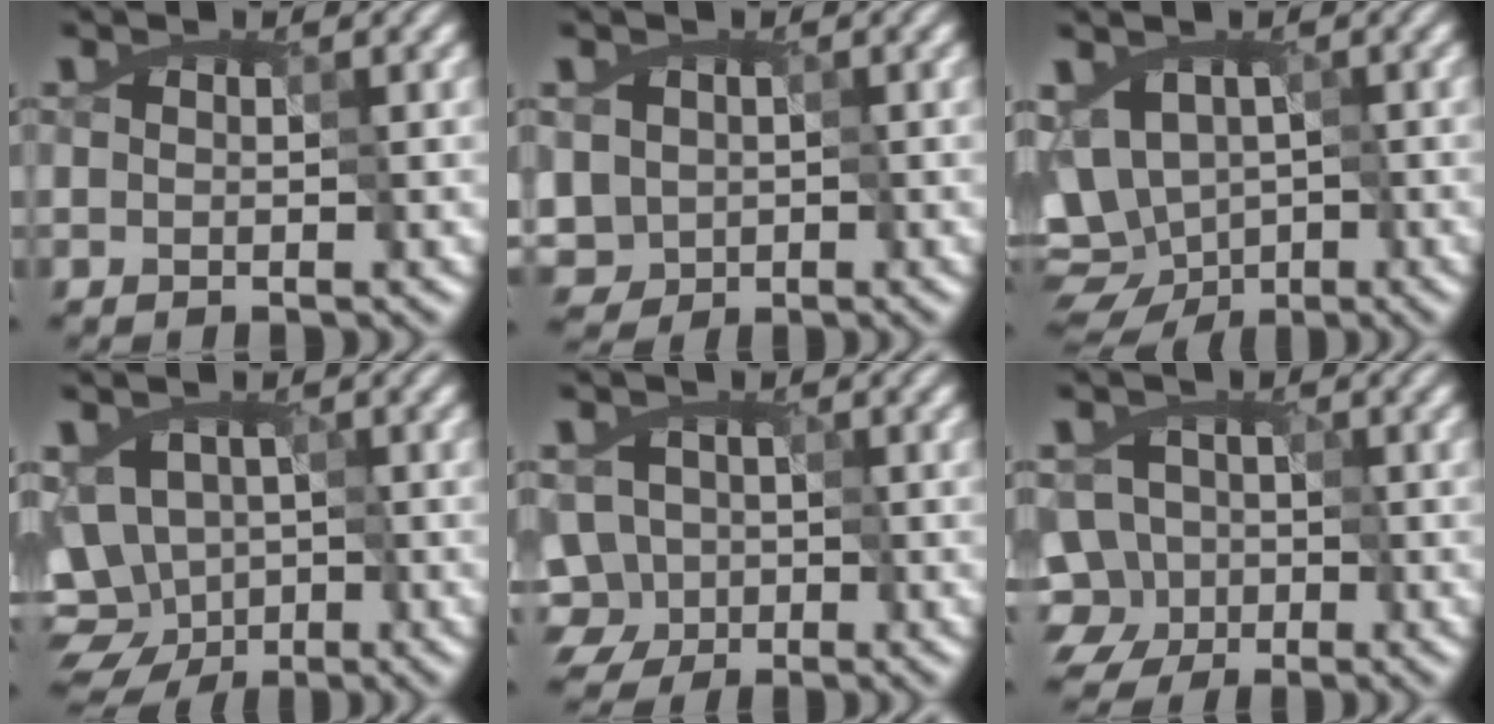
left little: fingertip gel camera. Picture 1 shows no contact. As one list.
[{"total": 3.3, "force": [-0.6, 3.1, 1.1], "torque": [-0.033, -0.001, -0.005]}, {"total": 7.7, "force": [-3.0, 6.0, 3.9], "torque": [-0.052, -0.014, -0.025]}, {"total": 9.1, "force": [-3.6, 7.4, 4.0], "torque": [-0.043, -0.010, -0.067]}, {"total": 5.3, "force": [-2.2, 4.5, 1.7], "torque": [-0.029, 0.006, -0.059]}, {"total": 7.2, "force": [-3.4, 6.0, 2.1], "torque": [-0.037, 0.004, -0.083]}]